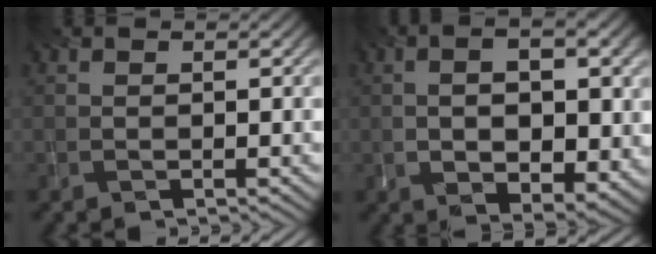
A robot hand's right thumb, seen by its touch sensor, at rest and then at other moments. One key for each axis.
{"total": 9.1, "fx": -0.3, "fy": 4.6, "fz": 7.9, "tx": -0.107, "ty": -0.001, "tz": 0.003}